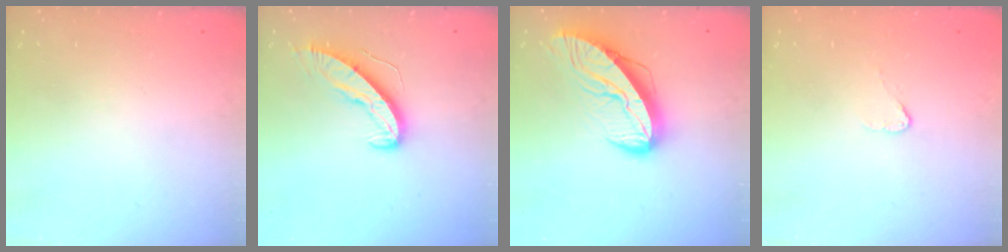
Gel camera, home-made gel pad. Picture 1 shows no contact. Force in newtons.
{"total": 9.7, "press": 9.6, "slide": 0.6}
{"total": 12.4, "press": 12.4, "slide": 1.1}
{"total": 2.7, "press": 2.7, "slide": 0.3}